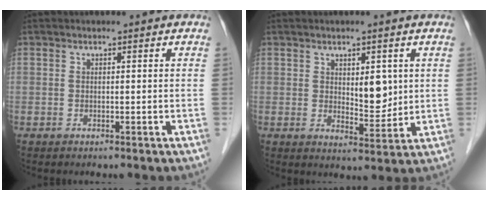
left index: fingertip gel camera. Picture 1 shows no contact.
{"total": 4.6, "force": [1.4, 2.1, 3.9], "torque": [-0.059, -0.007, 0.026]}